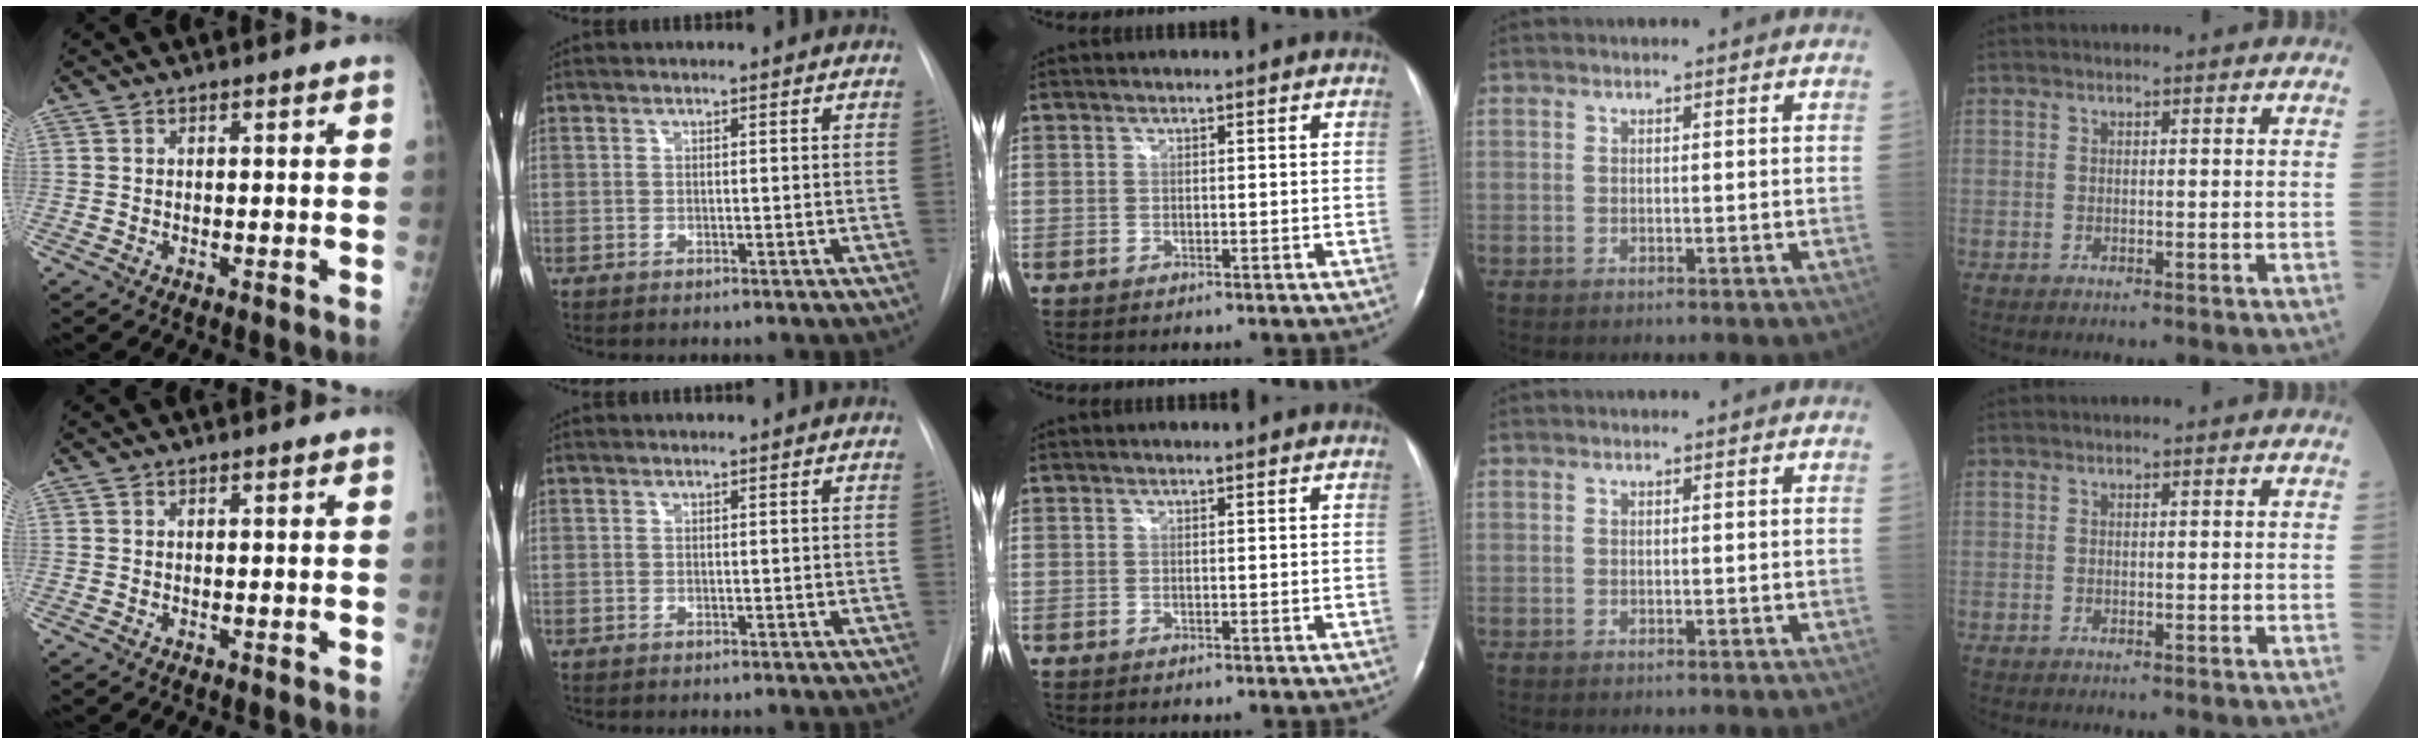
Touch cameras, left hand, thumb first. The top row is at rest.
{}